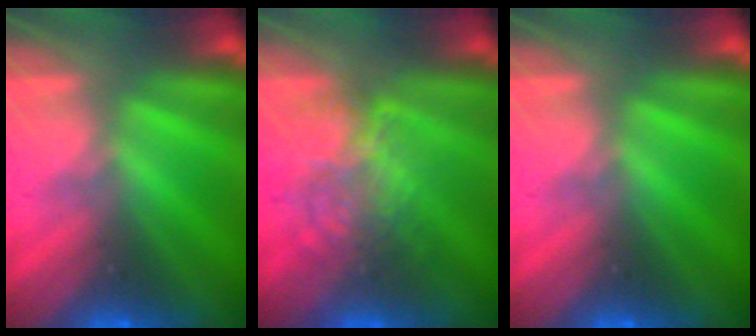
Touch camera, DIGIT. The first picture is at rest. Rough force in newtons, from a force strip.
{"total": 2.1}
{"total": 0.0}